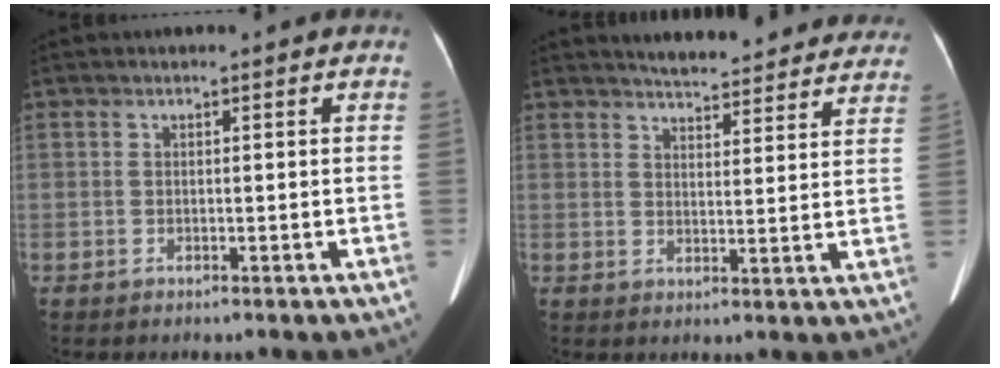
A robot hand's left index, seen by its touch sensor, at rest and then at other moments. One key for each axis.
{"total": 18.1, "fx": 16.9, "fy": 3.7, "fz": 5.3, "tx": -0.055, "ty": -0.015, "tz": 0.192}